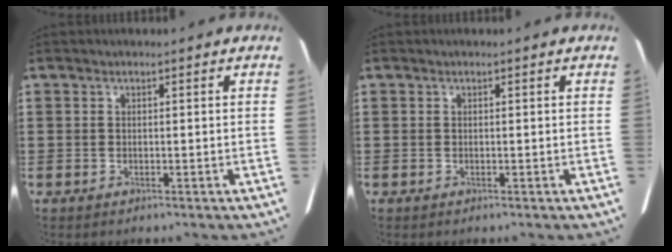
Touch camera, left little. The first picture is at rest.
{"total": 0.0}